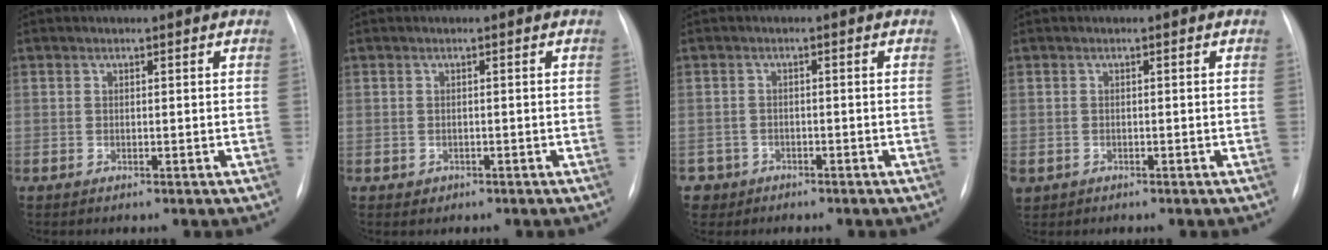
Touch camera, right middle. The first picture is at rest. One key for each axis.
{"total": 1.0, "fx": -0.5, "fy": 0.9, "fz": 0.1, "tx": -0.001, "ty": 0.003, "tz": -0.004}
{"total": 2.8, "fx": -1.6, "fy": 2.2, "fz": -0.5, "tx": 0.009, "ty": 0.010, "tz": -0.029}
{"total": 1.9, "fx": -1.0, "fy": 1.5, "fz": 0.6, "tx": -0.015, "ty": -0.001, "tz": -0.009}